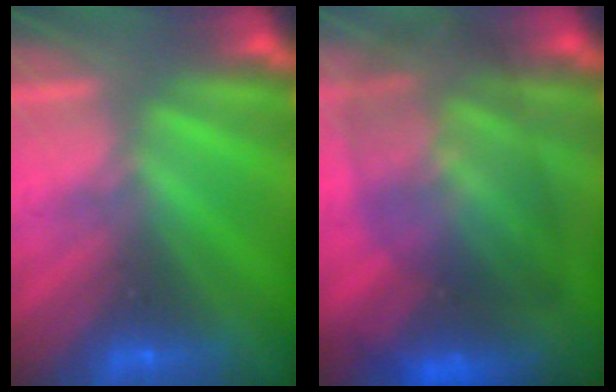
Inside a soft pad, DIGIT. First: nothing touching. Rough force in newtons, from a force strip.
{"total": 8.8}